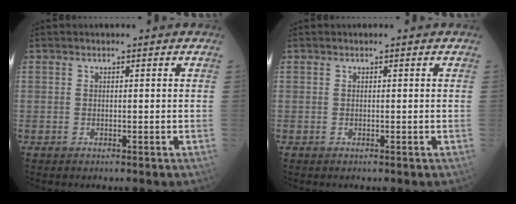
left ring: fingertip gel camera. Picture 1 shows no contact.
{"total": 0.0}